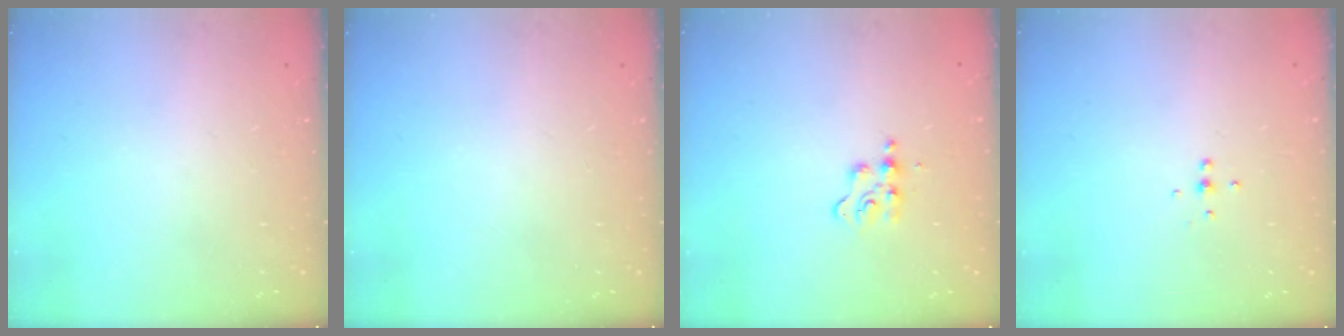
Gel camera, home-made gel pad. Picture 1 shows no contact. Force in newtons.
{"total": 0.0}
{"total": 6.2, "press": 6.1, "slide": 0.6}
{"total": 3.9, "press": 3.9, "slide": 0.3}